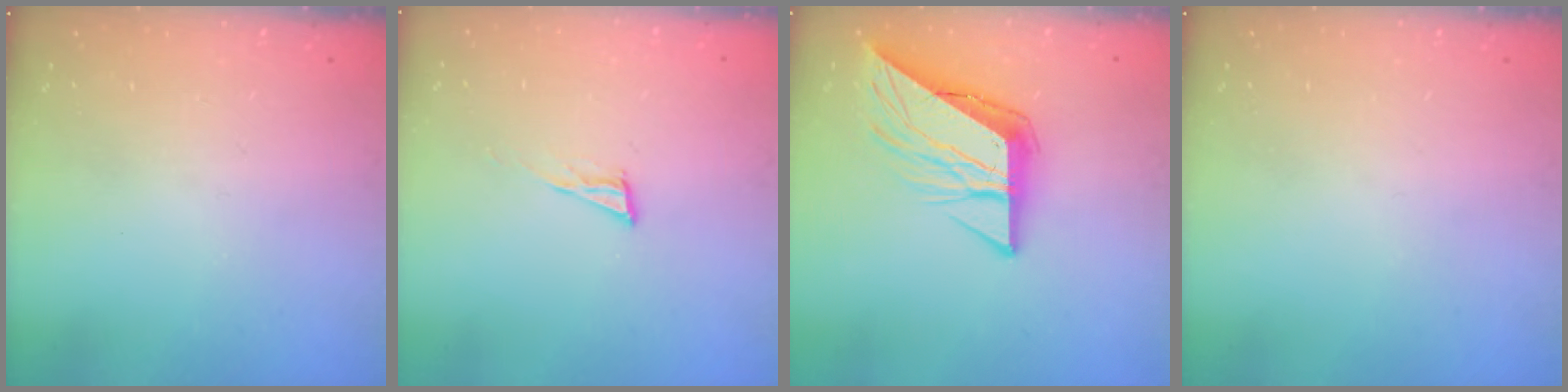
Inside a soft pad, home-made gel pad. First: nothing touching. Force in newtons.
{"total": 5.7, "press": 5.5, "slide": 1.4}
{"total": 11.7, "press": 11.6, "slide": 1.4}
{"total": 0.0}